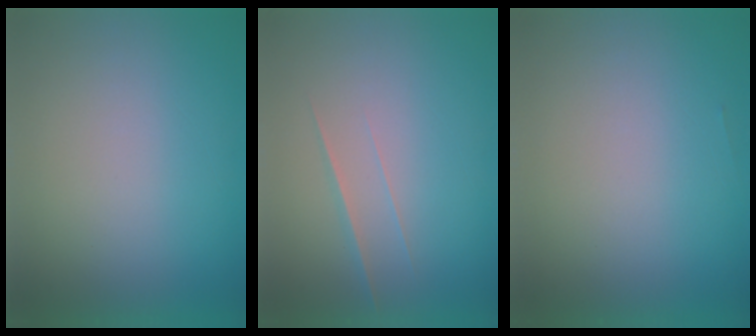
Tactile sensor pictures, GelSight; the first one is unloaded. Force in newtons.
{"total": 1.9}
{"total": 1.2}